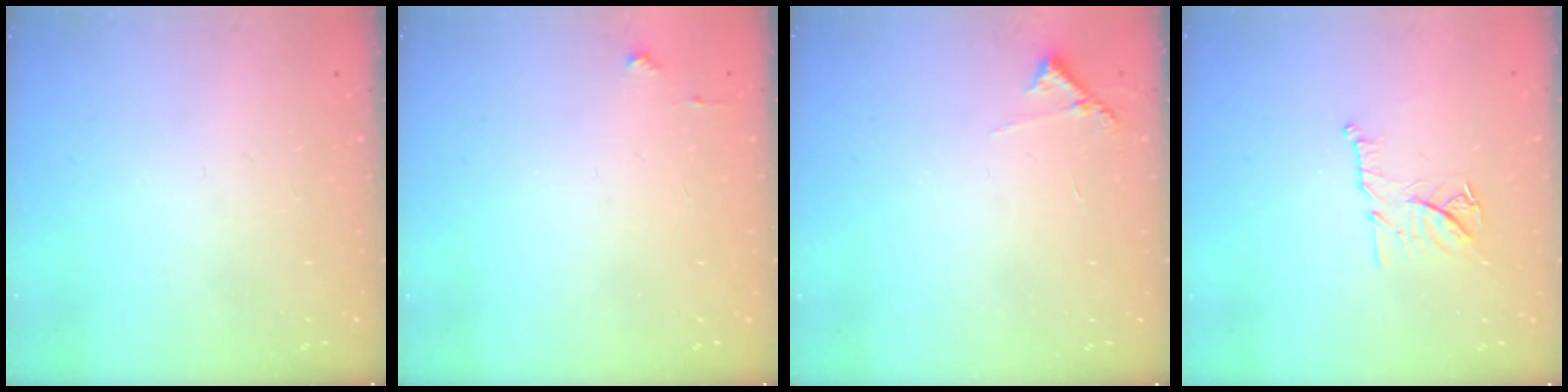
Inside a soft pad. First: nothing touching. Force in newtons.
{"total": 2.7, "press": 2.6, "slide": 0.4}
{"total": 5.7, "press": 5.7, "slide": 0.3}
{"total": 11.0, "press": 11.0, "slide": 0.1}